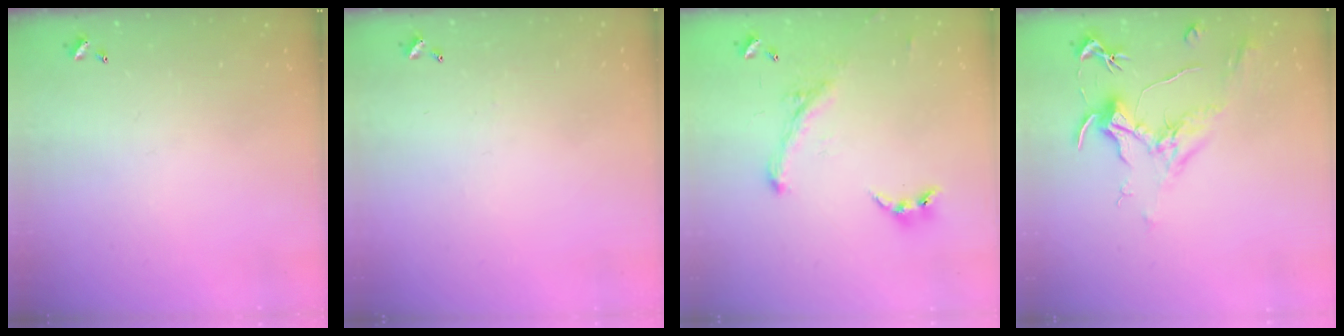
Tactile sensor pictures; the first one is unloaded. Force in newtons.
{"total": 2.5, "press": 2.4, "slide": 0.6}
{"total": 1.5, "press": 1.4, "slide": 0.3}
{"total": 1.9, "press": 1.7, "slide": 0.9}